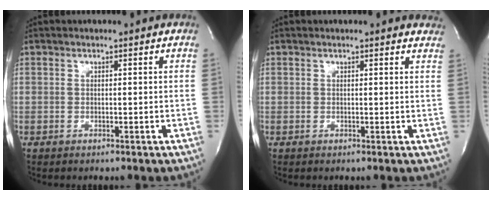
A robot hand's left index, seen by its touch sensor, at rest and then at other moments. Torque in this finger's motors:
{"motor_torque": [0.53, -0.54, 0.39, 0.05]}